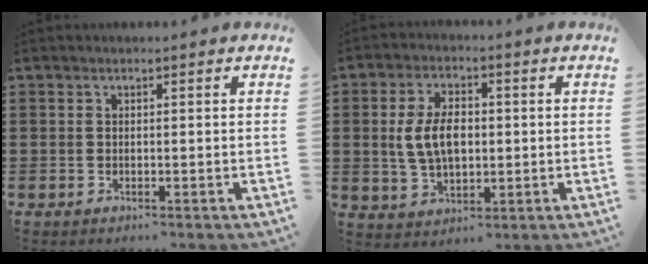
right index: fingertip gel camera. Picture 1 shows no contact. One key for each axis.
{"total": 7.2, "fx": 0.3, "fy": 4.3, "fz": 5.8, "tx": -0.128, "ty": 0.004, "tz": -0.004}